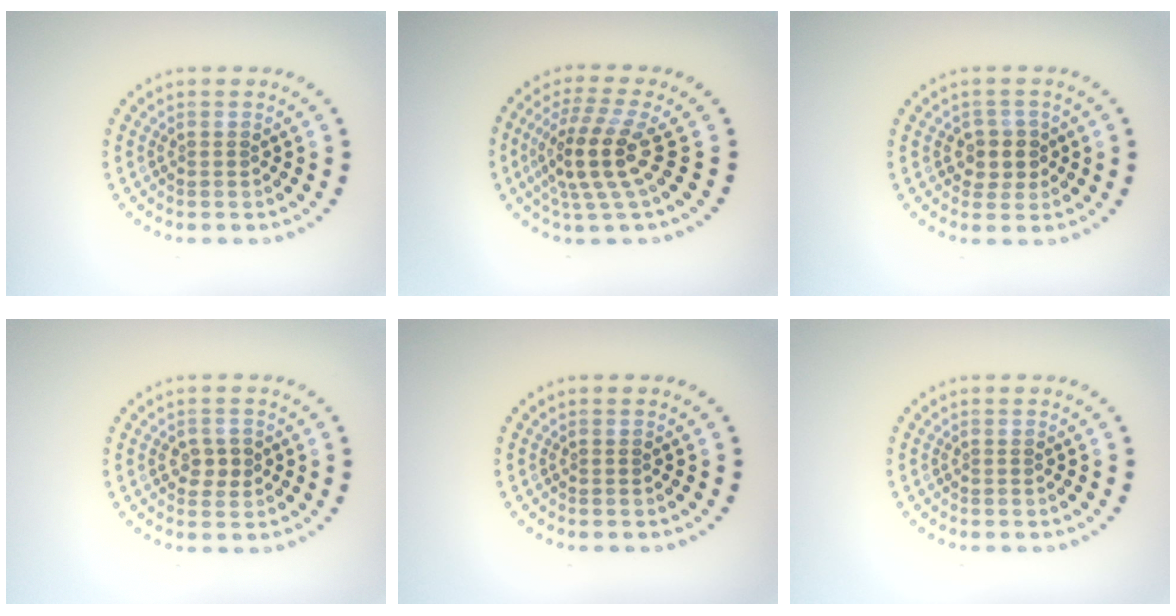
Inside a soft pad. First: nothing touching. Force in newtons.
{"total": 4.6, "press": 3.8, "slide": 2.6}
{"total": 2.3, "press": 2.1, "slide": 0.9}
{"total": 1.8, "press": 1.8, "slide": 0.4}
{"total": 0.0}
{"total": 0.0}